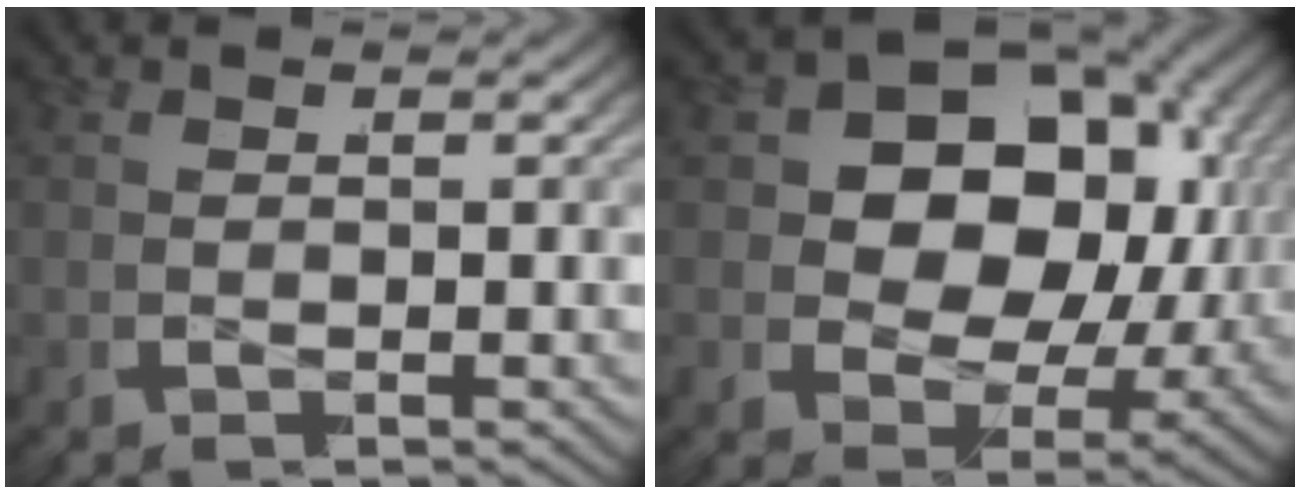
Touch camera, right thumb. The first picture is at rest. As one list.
[{"total": 14.5, "force": [1.5, 10.1, 10.3], "torque": [-0.199, -0.032, 0.028]}]